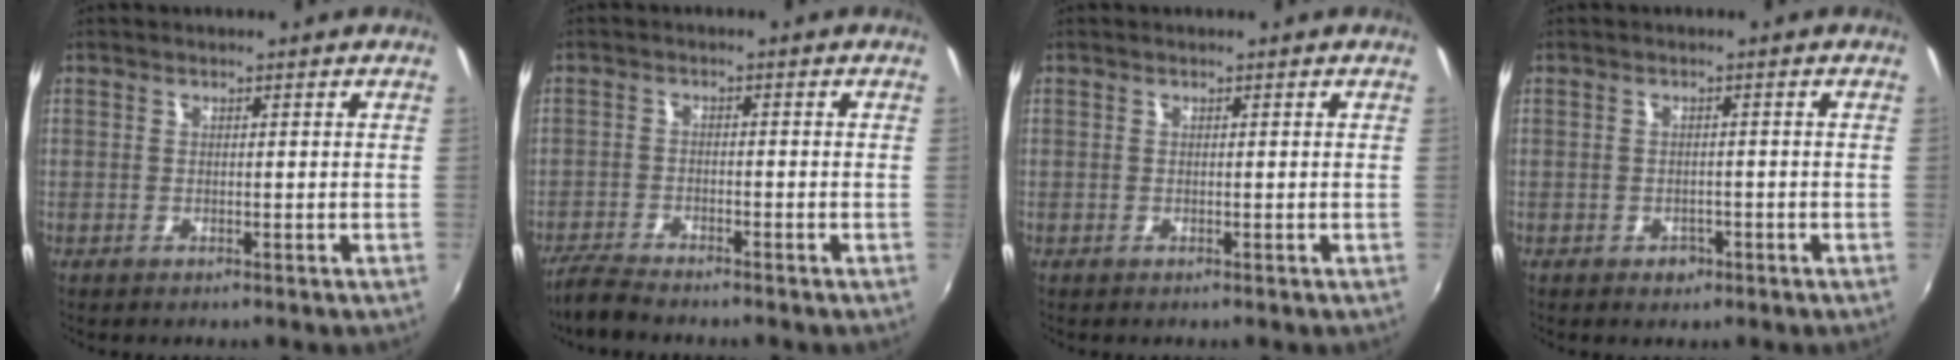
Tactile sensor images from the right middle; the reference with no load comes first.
{"total": 4.5, "force": [-4.3, 0.6, 1.4], "torque": [-0.049, -0.015, -0.086]}
{"total": 0.0}
{"total": 2.2, "force": [-1.1, 1.7, 0.8], "torque": [-0.016, -0.002, -0.014]}